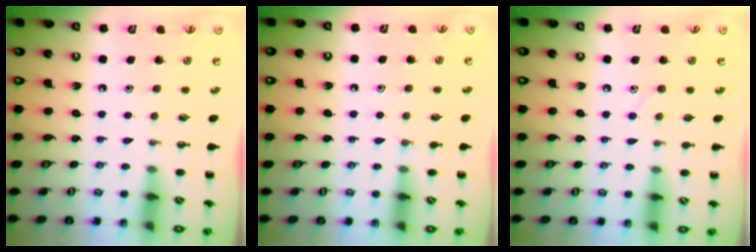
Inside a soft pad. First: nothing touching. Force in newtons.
{"total": 3.9, "press": 3.7, "slide": 1.4}
{"total": 2.0, "press": 2.0, "slide": 0.6}